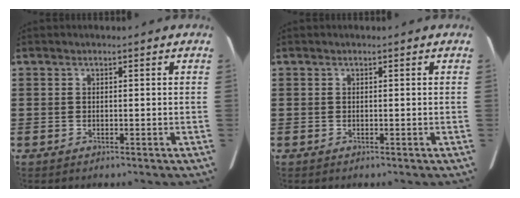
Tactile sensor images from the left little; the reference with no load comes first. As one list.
[{"total": 0.0}]